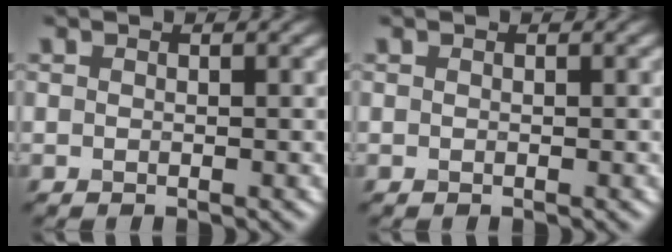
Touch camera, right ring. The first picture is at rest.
{"total": 0.0}